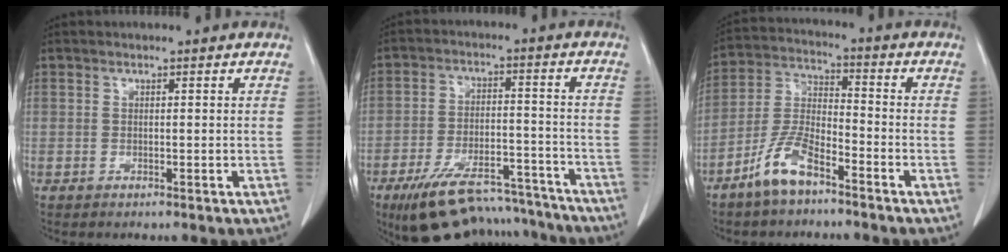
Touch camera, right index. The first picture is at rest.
{"total": 16.7, "force": [-14.4, 5.6, 6.4], "torque": [-0.102, 0.025, -0.213]}
{"total": 8.5, "force": [-5.8, 2.5, 5.7], "torque": [-0.130, -0.002, -0.116]}